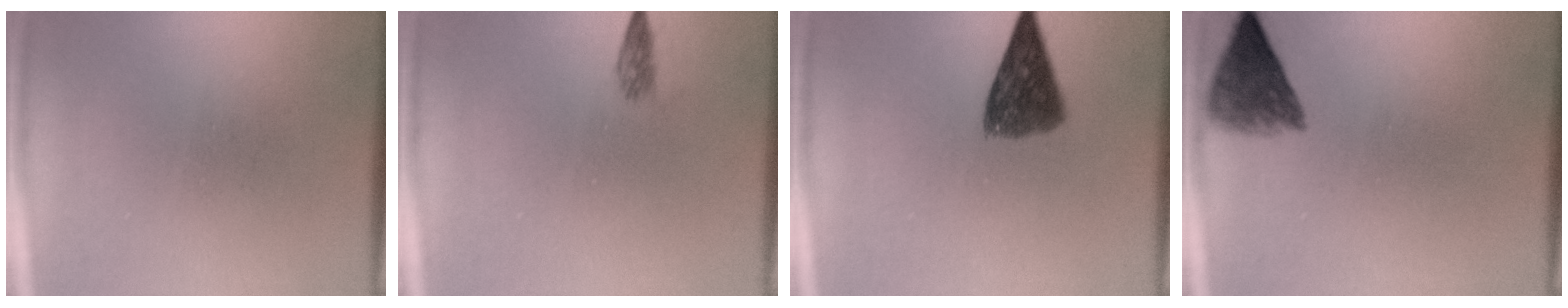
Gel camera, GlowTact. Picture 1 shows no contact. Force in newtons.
{"total": 1.3}
{"total": 7.6}
{"total": 5.3}